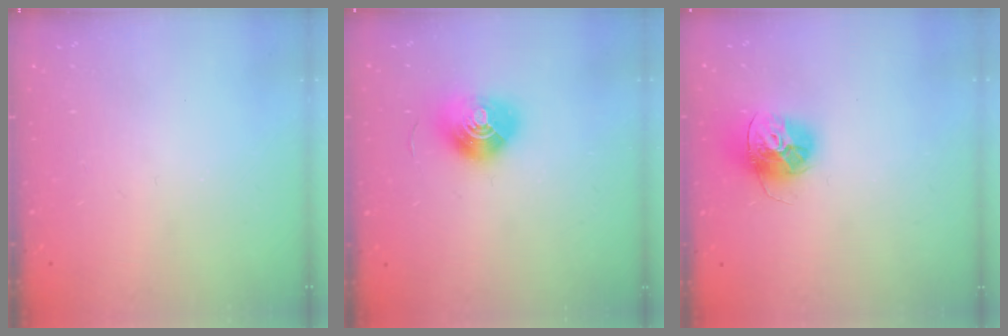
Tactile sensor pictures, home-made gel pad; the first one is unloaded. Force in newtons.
{"total": 10.4, "press": 10.4, "slide": 0.3}
{"total": 15.0, "press": 14.9, "slide": 1.3}